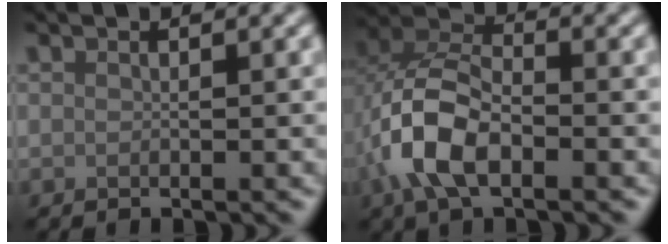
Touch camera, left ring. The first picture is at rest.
{"total": 6.8, "force": [-2.3, 3.7, 5.2], "torque": [-0.111, 0.006, -0.052]}